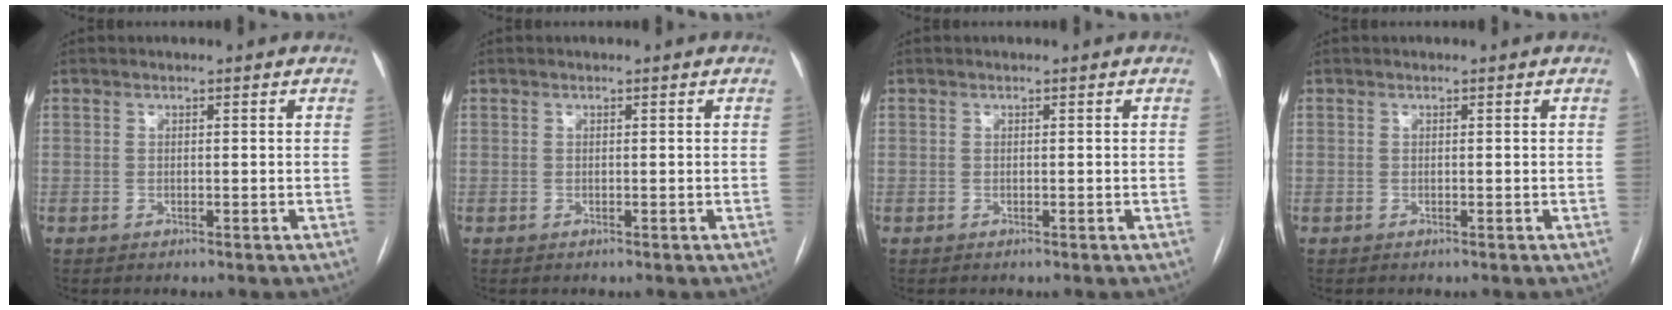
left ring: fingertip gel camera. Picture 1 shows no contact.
{"total": 0.0}
{"total": 0.0}
{"total": 0.0}